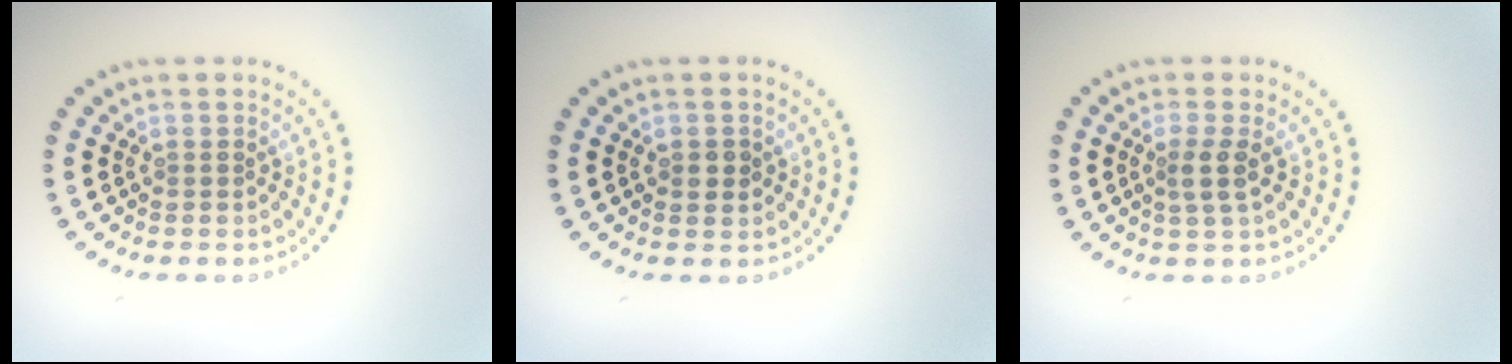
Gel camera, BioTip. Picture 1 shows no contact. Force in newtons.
{"total": 1.4, "press": 1.4, "slide": 0.1}
{"total": 1.7, "press": 1.4, "slide": 1.0}